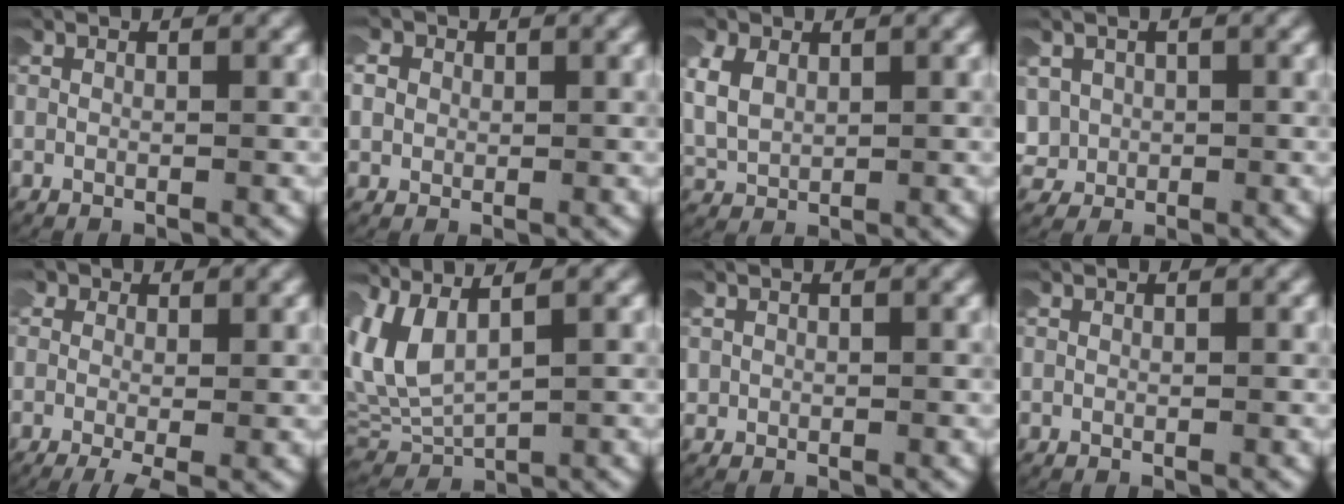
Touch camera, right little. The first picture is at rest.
{"total": 3.2, "force": [0.5, 2.9, 1.1], "torque": [-0.040, 0.005, 0.001]}
{"total": 5.3, "force": [1.0, 4.5, 2.6], "torque": [-0.079, -0.008, 0.024]}
{"total": 4.4, "force": [-0.2, 4.1, 1.6], "torque": [-0.058, -0.009, -0.003]}
{"total": 3.2, "force": [-1.2, 1.9, 2.3], "torque": [-0.049, -0.016, -0.016]}
{"total": 7.5, "force": [1.6, 5.5, 4.8], "torque": [-0.147, -0.011, 0.039]}
{"total": 0.9, "force": [0.0, 0.9, -0.1], "torque": [-0.008, 0.002, -0.001]}
{"total": 0.0}